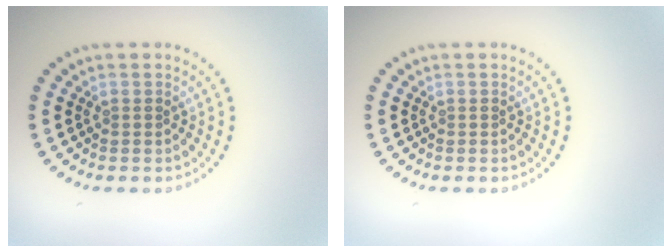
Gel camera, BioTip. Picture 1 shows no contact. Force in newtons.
{"total": 0.0}